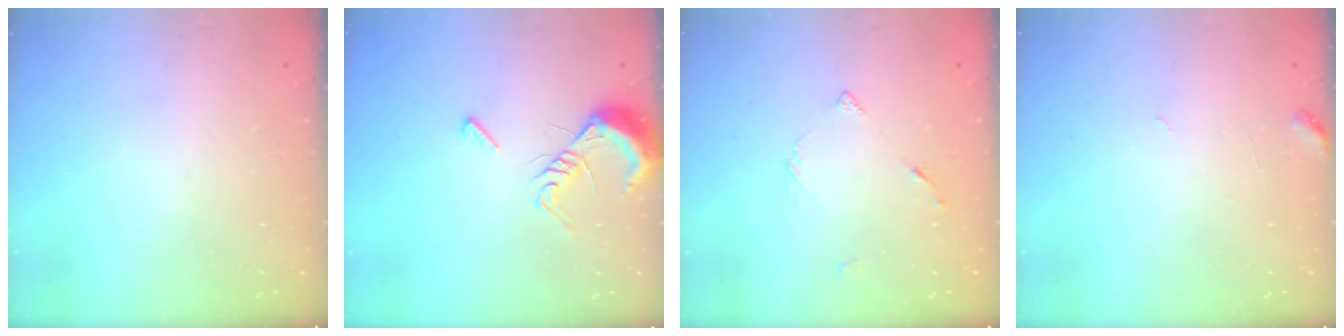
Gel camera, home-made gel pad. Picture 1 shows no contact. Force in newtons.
{"total": 9.5, "press": 9.4, "slide": 0.9}
{"total": 3.3, "press": 3.3, "slide": 0.5}
{"total": 3.5, "press": 3.5, "slide": 0.3}